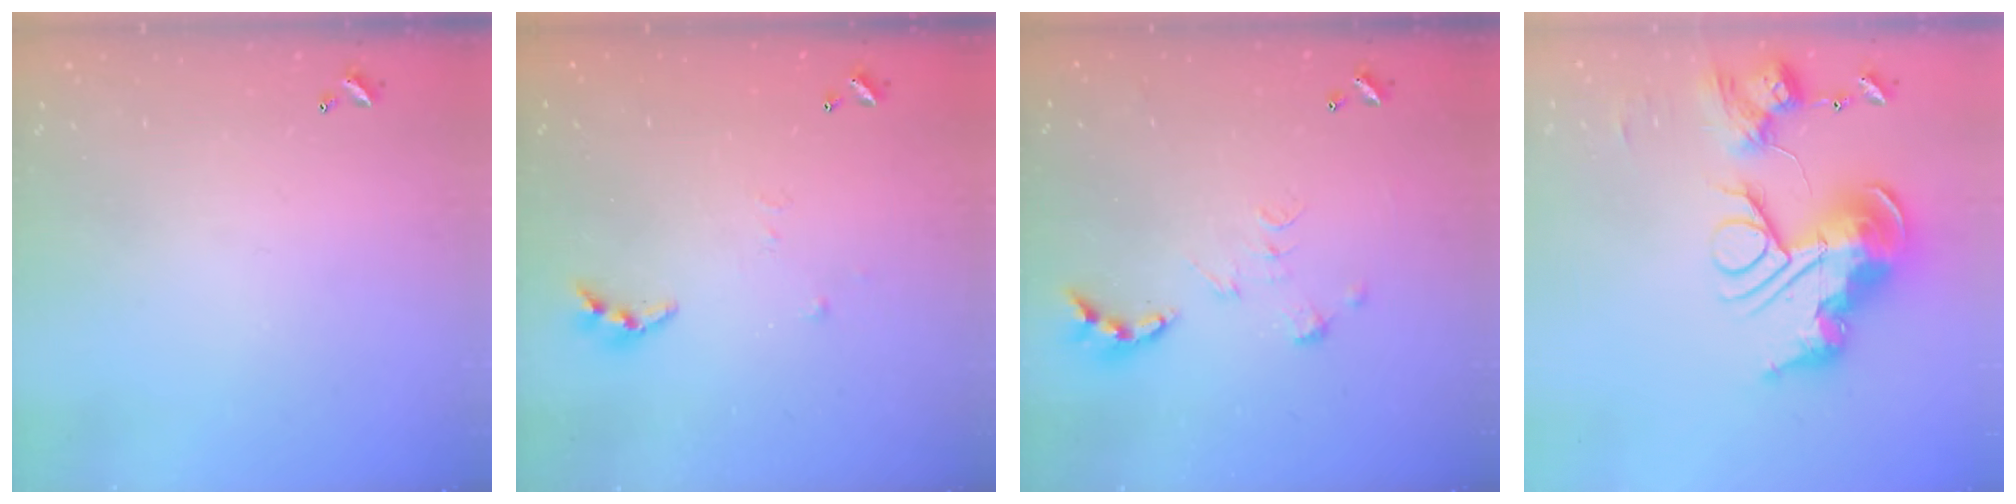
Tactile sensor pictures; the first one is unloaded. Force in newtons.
{"total": 3.3, "press": 3.3, "slide": 0.4}
{"total": 0.0}
{"total": 0.7, "press": 0.7, "slide": 0.0}